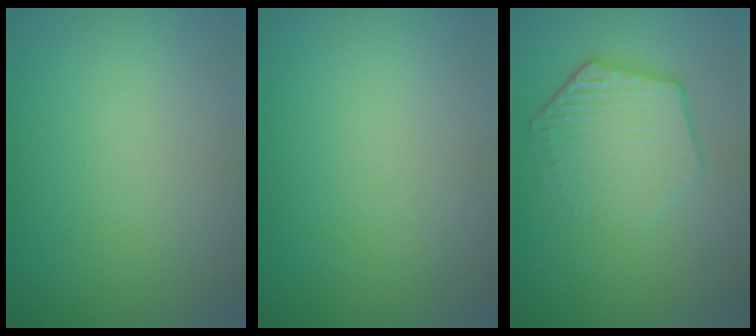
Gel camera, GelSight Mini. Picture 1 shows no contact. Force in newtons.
{"total": 0.0}
{"total": 4.3, "press": 3.3, "slide": 2.7}